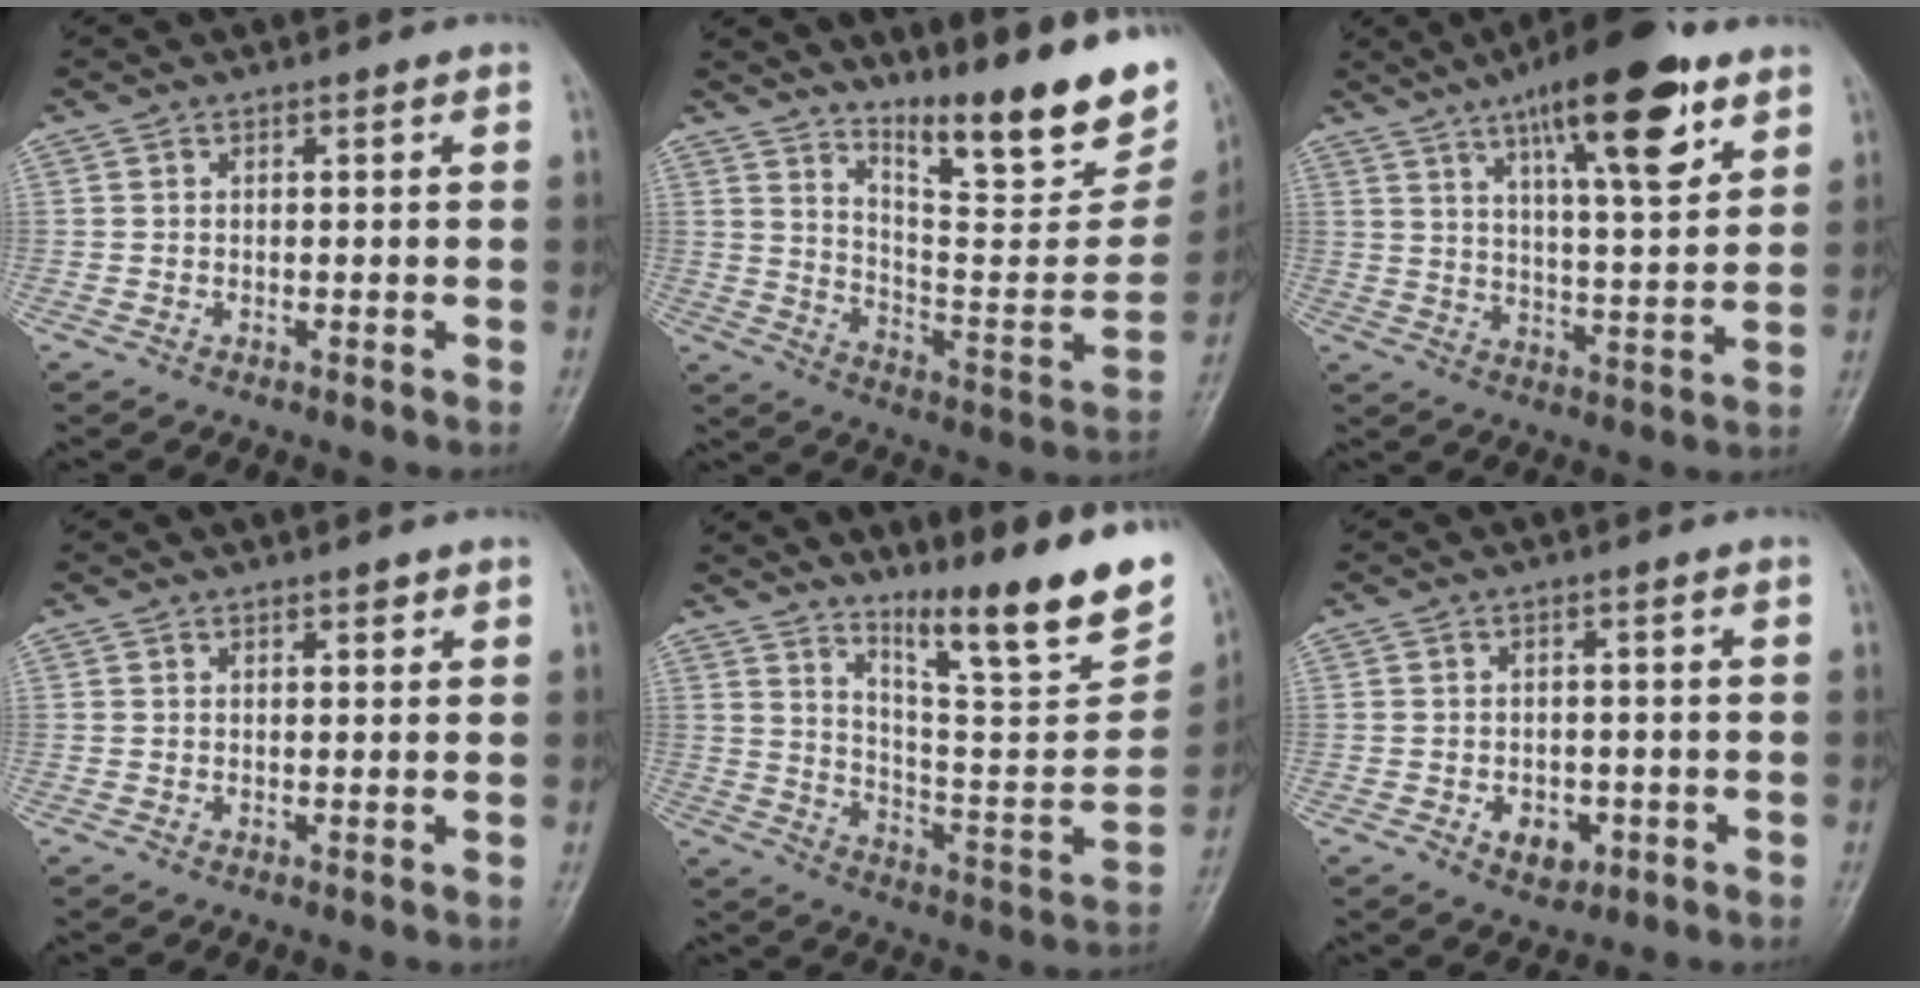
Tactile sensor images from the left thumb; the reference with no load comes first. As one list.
[{"total": 23.0, "force": [16.0, 5.3, 15.7], "torque": [-0.199, -0.097, 0.250]}, {"total": 17.9, "force": [10.0, 4.8, 14.0], "torque": [-0.192, -0.040, 0.156]}, {"total": 1.2, "force": [0.9, 0.5, 0.7], "torque": [-0.006, -0.005, 0.013]}, {"total": 21.0, "force": [15.2, 2.6, 14.3], "torque": [-0.183, -0.095, 0.246]}, {"total": 4.4, "force": [-1.5, 3.2, 2.6], "torque": [-0.024, 0.005, -0.012]}]